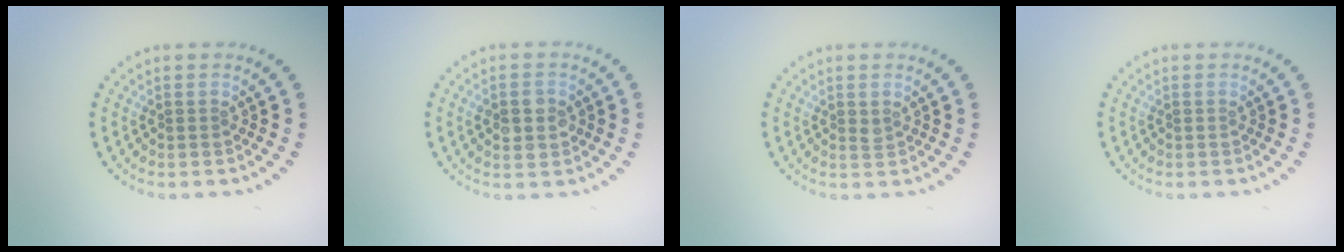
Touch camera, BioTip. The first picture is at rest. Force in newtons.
{"total": 2.7, "press": 2.7, "slide": 0.2}
{"total": 0.5, "press": 0.5, "slide": 0.3}
{"total": 0.0}